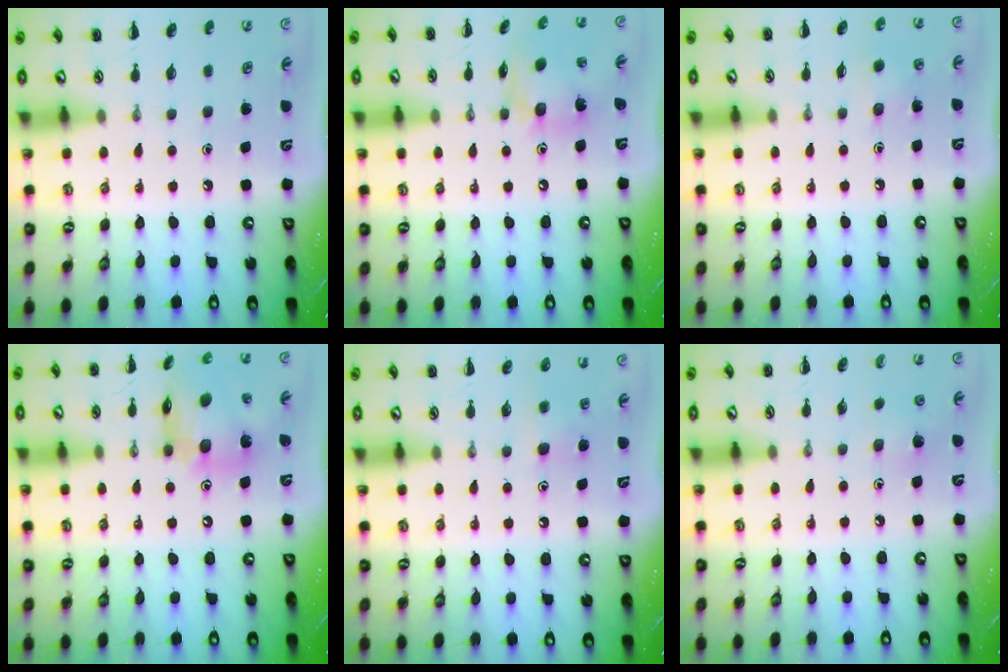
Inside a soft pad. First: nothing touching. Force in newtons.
{"total": 11.4, "press": 11.3, "slide": 0.9}
{"total": 2.8, "press": 2.7, "slide": 0.7}
{"total": 16.4, "press": 16.2, "slide": 2.3}
{"total": 4.1, "press": 3.8, "slide": 1.5}
{"total": 5.0, "press": 4.9, "slide": 0.7}